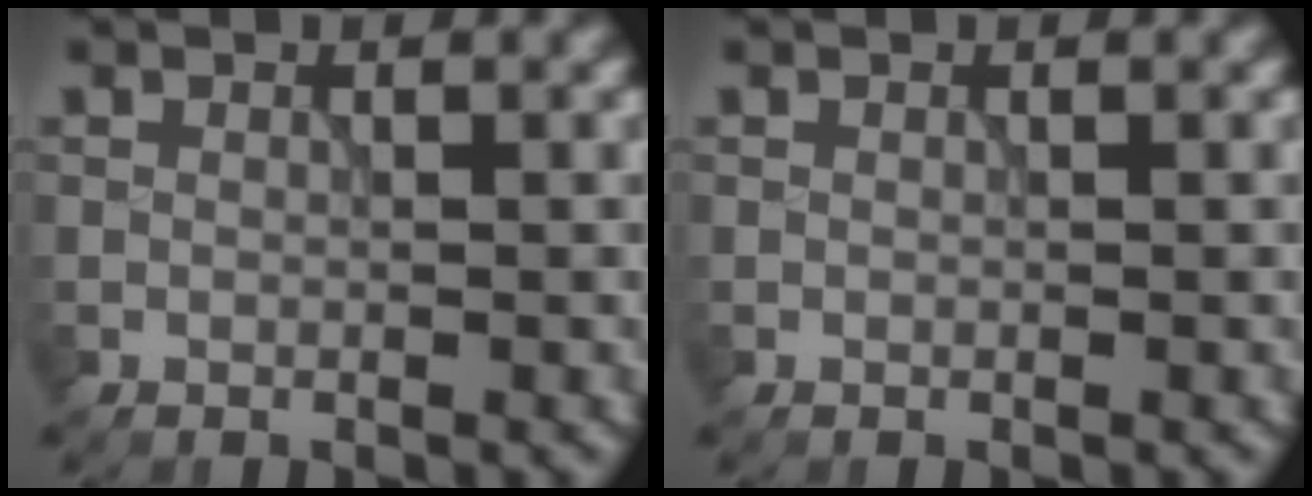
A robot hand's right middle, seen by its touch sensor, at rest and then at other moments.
{"total": 0.0}